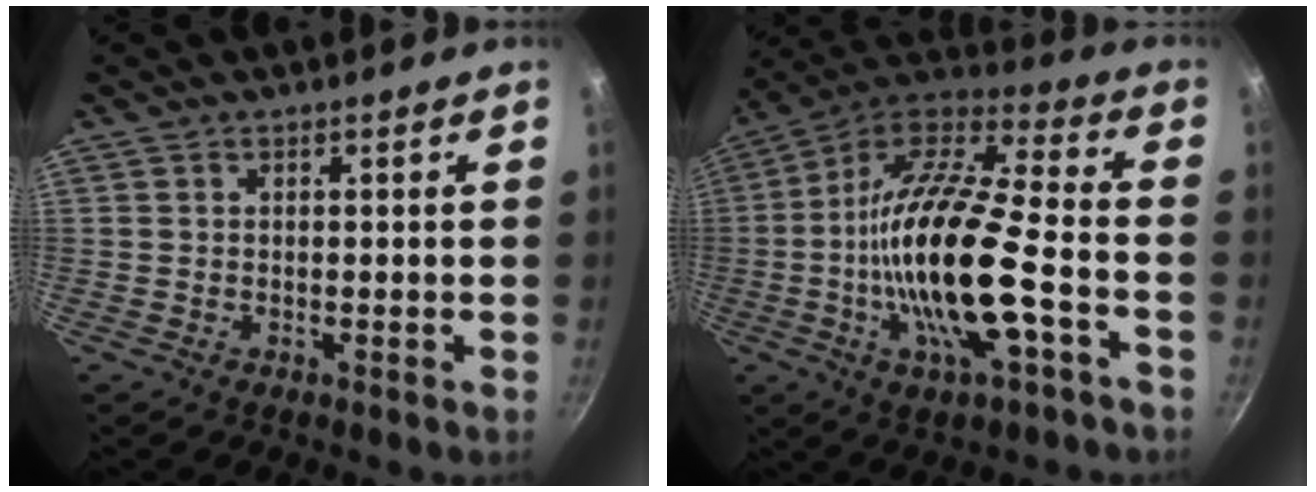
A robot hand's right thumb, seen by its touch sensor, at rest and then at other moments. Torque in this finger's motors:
{"motor_torque": [0.92, 0.67, 2.48, -0.26, 0.79]}